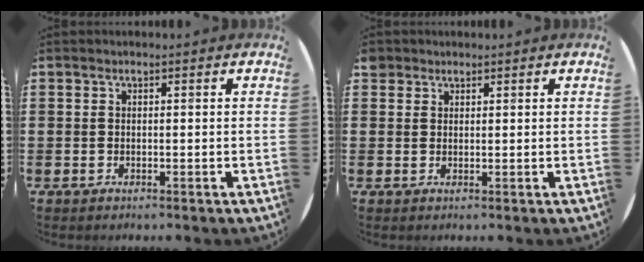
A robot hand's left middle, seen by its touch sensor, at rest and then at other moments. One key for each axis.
{"total": 1.5, "fx": 1.3, "fy": 0.7, "fz": 0.0, "tx": 0.007, "ty": 0.000, "tz": 0.023}